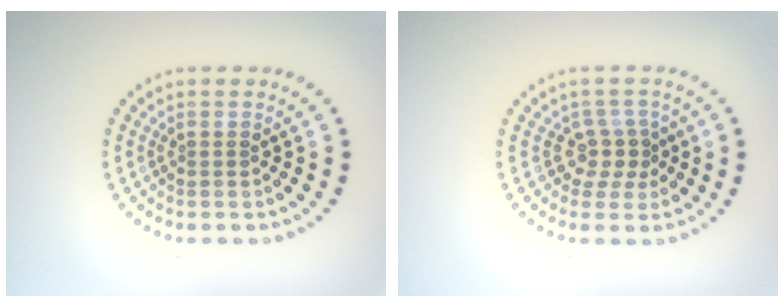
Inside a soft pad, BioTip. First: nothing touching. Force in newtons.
{"total": 2.3, "press": 1.7, "slide": 1.6}